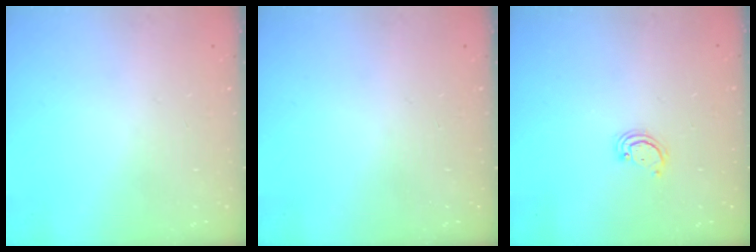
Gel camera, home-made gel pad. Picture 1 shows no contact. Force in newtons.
{"total": 0.0}
{"total": 2.5, "press": 2.4, "slide": 0.2}